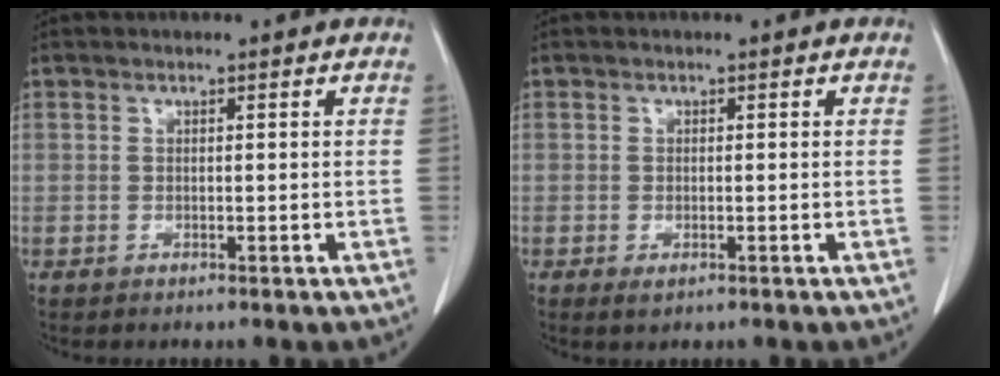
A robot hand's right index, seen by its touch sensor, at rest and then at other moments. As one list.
[{"total": 0.9, "force": [-0.2, 0.5, 0.6], "torque": [-0.012, -0.002, 0.000]}]